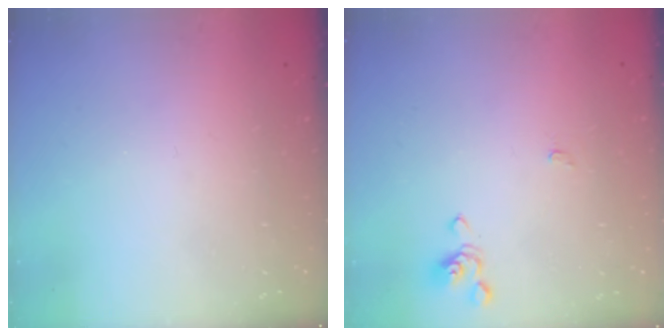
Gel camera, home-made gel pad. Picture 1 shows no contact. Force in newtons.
{"total": 0.8, "press": 0.7, "slide": 0.2}